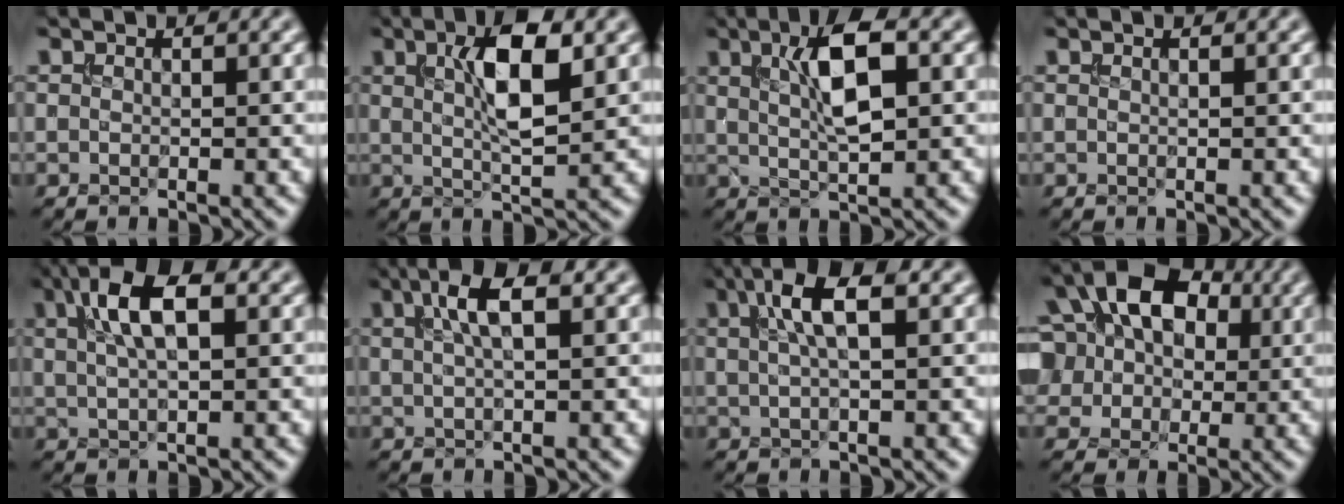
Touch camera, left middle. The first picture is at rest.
{"total": 5.8, "force": [1.5, 1.6, 5.3], "torque": [-0.087, 0.006, 0.026]}
{"total": 5.4, "force": [1.4, 1.6, 5.0], "torque": [-0.086, 0.008, 0.024]}
{"total": 0.0}
{"total": 5.9, "force": [2.0, 2.3, 5.1], "torque": [-0.094, 0.011, 0.033]}
{"total": 3.9, "force": [1.4, 1.1, 3.5], "torque": [-0.061, 0.010, 0.025]}
{"total": 4.5, "force": [1.5, 1.3, 4.1], "torque": [-0.073, 0.009, 0.025]}
{"total": 14.5, "force": [4.2, 10.7, 8.7], "torque": [-0.152, 0.046, 0.056]}